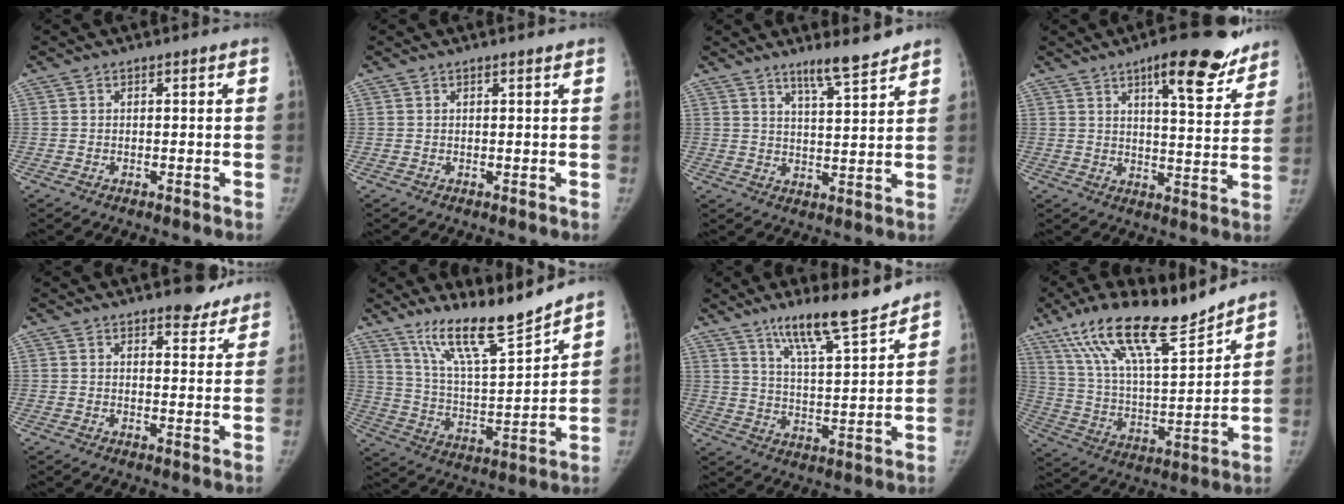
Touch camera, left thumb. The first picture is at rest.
{"total": 0.9, "force": [0.7, 0.1, 0.5], "torque": [-0.008, -0.003, 0.012]}
{"total": 6.4, "force": [5.3, 0.7, 3.6], "torque": [-0.051, -0.040, 0.085]}
{"total": 15.2, "force": [10.0, 4.5, 10.5], "torque": [-0.106, -0.047, 0.141]}
{"total": 6.1, "force": [5.1, 2.3, 2.4], "torque": [-0.001, -0.032, 0.063]}
{"total": 14.9, "force": [12.3, 1.8, 8.2], "torque": [-0.125, -0.082, 0.227]}
{"total": 12.9, "force": [10.1, 1.9, 7.8], "torque": [-0.115, -0.067, 0.173]}
{"total": 20.8, "force": [15.6, 4.8, 12.9], "torque": [-0.205, -0.067, 0.284]}